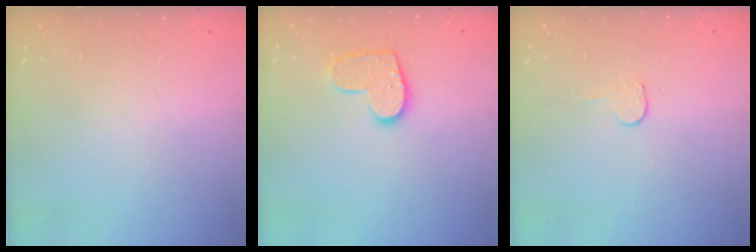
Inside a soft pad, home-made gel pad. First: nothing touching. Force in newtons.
{"total": 10.2, "press": 10.1, "slide": 0.5}
{"total": 2.3, "press": 2.3, "slide": 0.2}